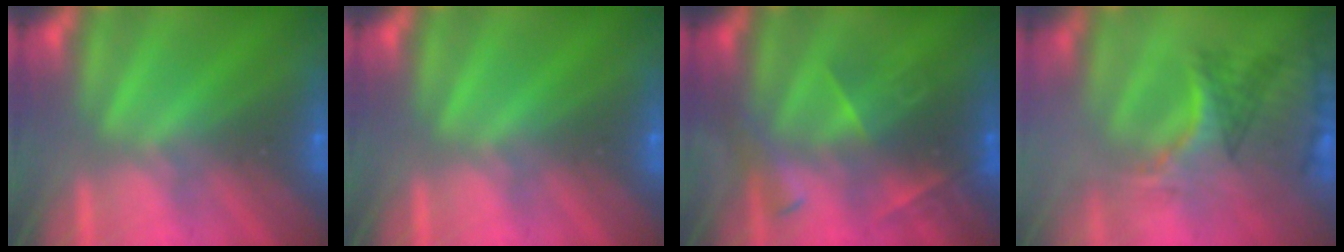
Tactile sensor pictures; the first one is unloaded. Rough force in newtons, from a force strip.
{"total": 0.0}
{"total": 2.9}
{"total": 2.9}